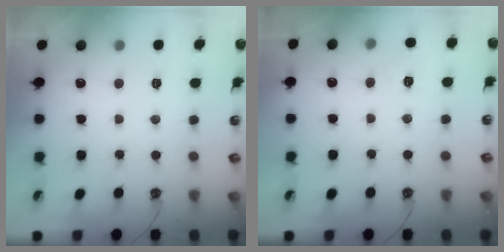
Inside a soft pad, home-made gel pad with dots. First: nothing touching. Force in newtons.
{"total": 7.9, "press": 7.9, "slide": 0.7}